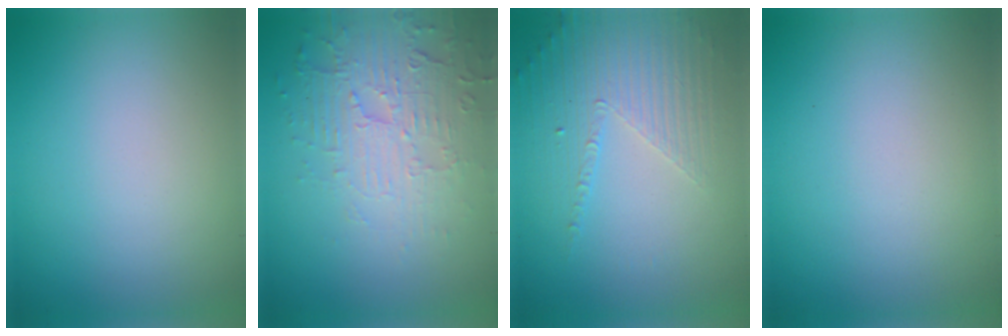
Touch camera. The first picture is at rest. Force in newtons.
{"total": 5.5, "press": 3.6, "slide": 4.1}
{"total": 4.3, "press": 3.1, "slide": 3.0}
{"total": 0.0}